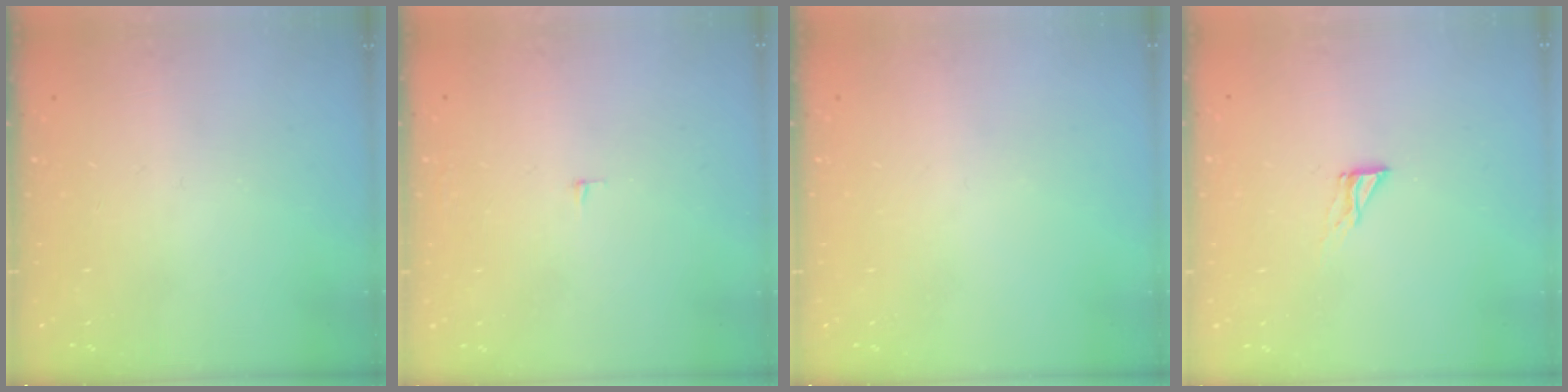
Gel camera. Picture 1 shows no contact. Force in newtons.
{"total": 2.7, "press": 2.7, "slide": 0.2}
{"total": 0.0}
{"total": 3.8, "press": 3.8, "slide": 0.4}